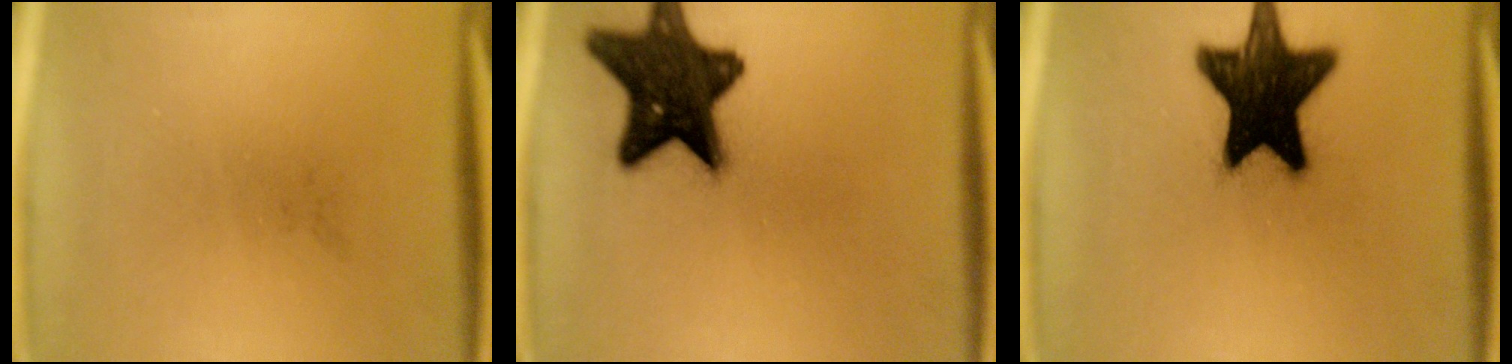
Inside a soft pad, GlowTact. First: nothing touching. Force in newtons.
{"total": 16.7}
{"total": 18.9}